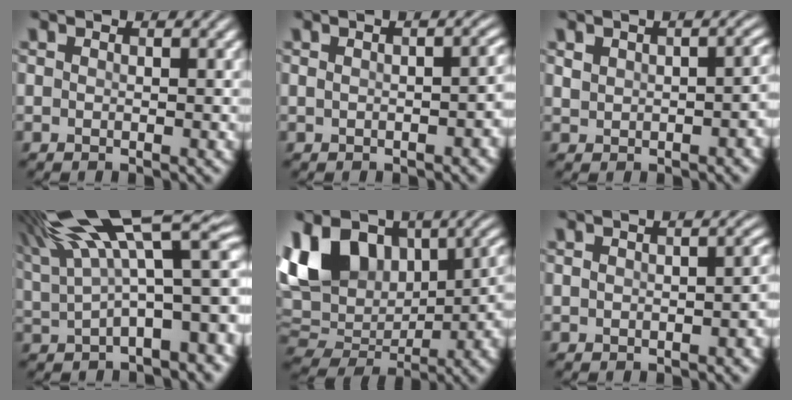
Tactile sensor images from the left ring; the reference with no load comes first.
{"total": 3.1, "force": [-0.2, 1.5, 2.7], "torque": [-0.030, 0.004, 0.004]}
{"total": 4.5, "force": [0.5, 2.8, 3.4], "torque": [-0.043, 0.004, 0.015]}
{"total": 15.2, "force": [5.5, 5.2, 13.1], "torque": [-0.204, 0.015, 0.114]}
{"total": 14.6, "force": [3.4, 9.8, 10.3], "torque": [-0.166, 0.013, 0.062]}
{"total": 3.1, "force": [-0.6, 1.8, 2.4], "torque": [-0.028, 0.005, -0.010]}